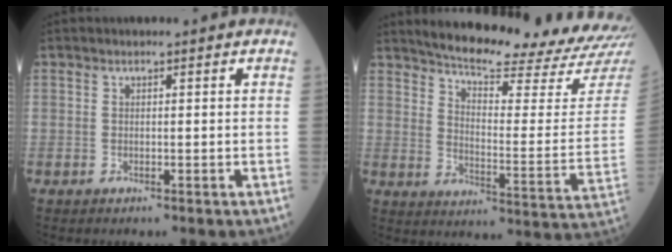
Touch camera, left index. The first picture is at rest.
{"total": 22.9, "force": [21.2, 0.4, 8.9], "torque": [-0.131, -0.098, 0.264]}